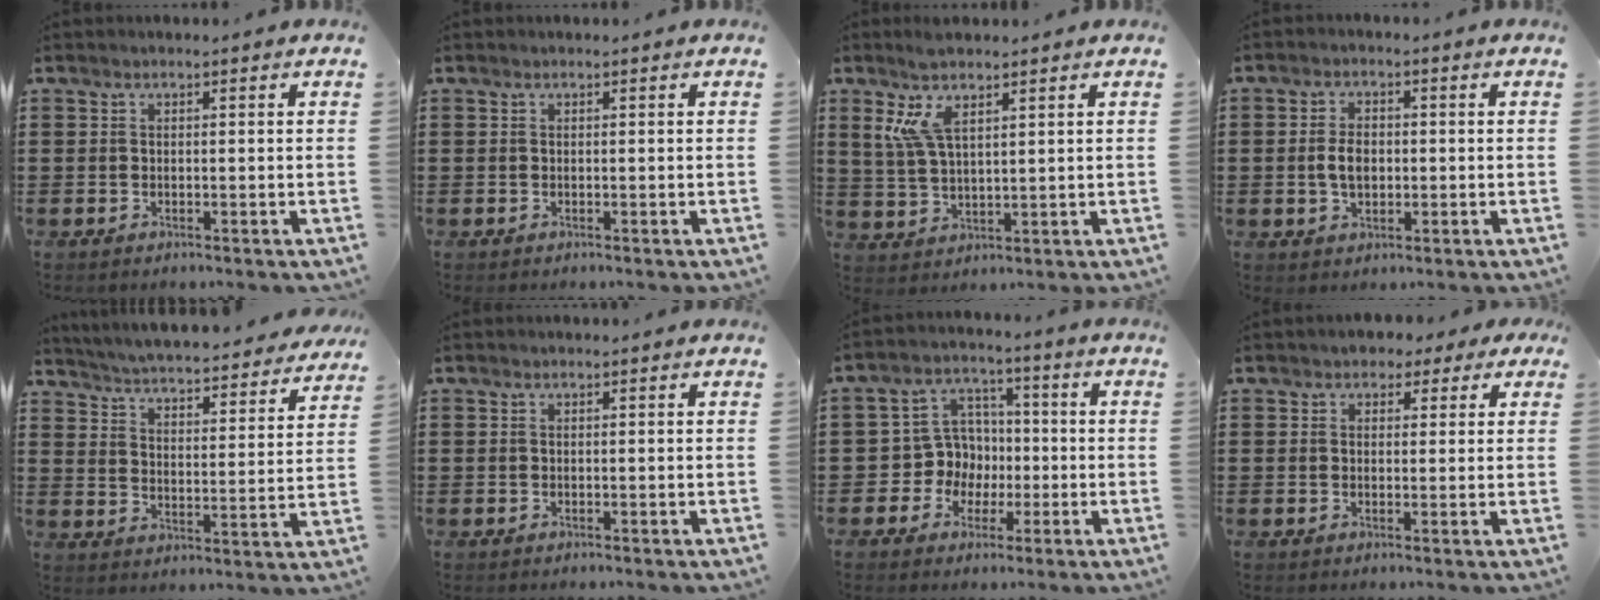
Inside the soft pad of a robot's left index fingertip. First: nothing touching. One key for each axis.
{"total": 0.0}
{"total": 6.8, "fx": 3.6, "fy": 2.0, "fz": 5.4, "tx": -0.122, "ty": 0.001, "tz": 0.063}
{"total": 4.1, "fx": -0.2, "fy": 2.5, "fz": 3.2, "tx": -0.071, "ty": 0.004, "tz": -0.006}
{"total": 4.5, "fx": 4.4, "fy": -0.6, "fz": 0.8, "tx": -0.038, "ty": -0.040, "tz": 0.070}
{"total": 0.0}
{"total": 7.5, "fx": -0.6, "fy": 7.2, "fz": 1.9, "tx": -0.078, "ty": 0.007, "tz": -0.012}
{"total": 2.4, "fx": 1.5, "fy": 1.7, "fz": 0.7, "tx": -0.017, "ty": 0.009, "tz": 0.024}